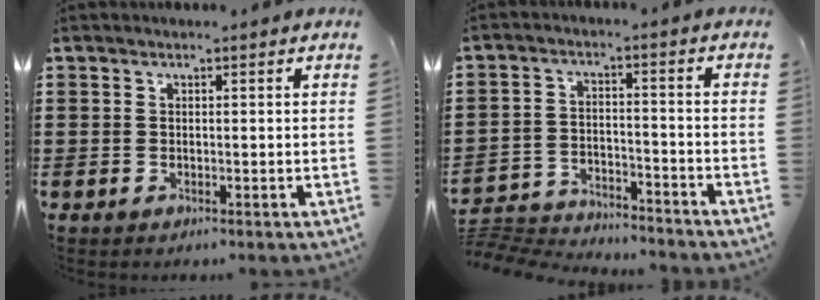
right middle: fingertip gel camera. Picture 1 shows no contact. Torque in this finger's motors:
{"motor_torque": [1.26, -0.87, 0.17, 0.09]}